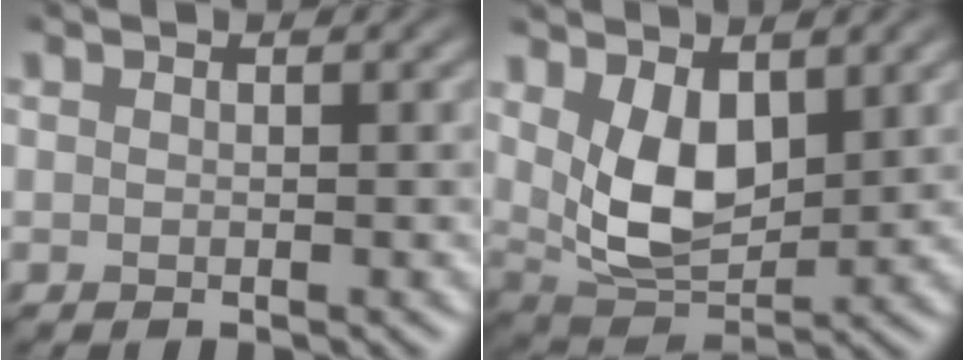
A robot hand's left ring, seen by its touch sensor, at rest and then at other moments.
{"total": 5.6, "force": [1.1, 3.0, 4.6], "torque": [-0.089, -0.016, 0.027]}